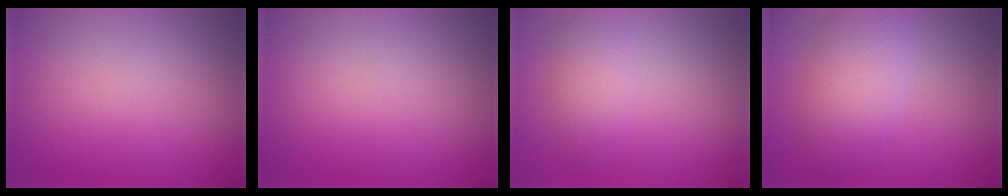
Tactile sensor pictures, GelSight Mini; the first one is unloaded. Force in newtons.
{"total": 0.0}
{"total": 2.6, "press": 2.6, "slide": 0.1}
{"total": 4.9, "press": 4.9, "slide": 0.3}